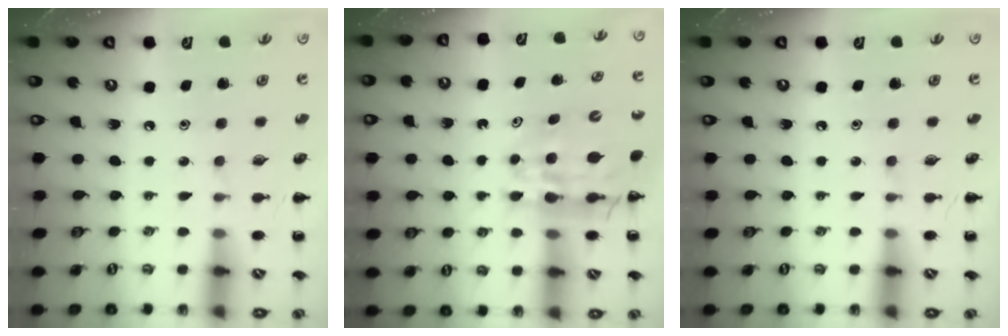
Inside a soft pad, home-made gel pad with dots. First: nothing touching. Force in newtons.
{"total": 13.0, "press": 12.5, "slide": 3.8}
{"total": 0.0}